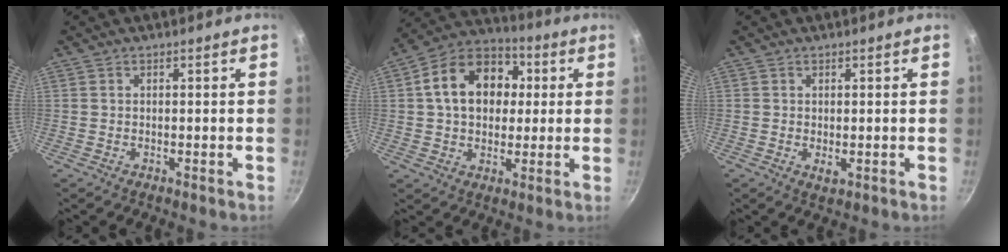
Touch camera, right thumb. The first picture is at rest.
{"total": 15.8, "force": [2.7, 11.8, 10.2], "torque": [-0.138, 0.026, 0.029]}
{"total": 1.6, "force": [0.0, 0.9, 1.3], "torque": [-0.022, -0.006, 0.002]}